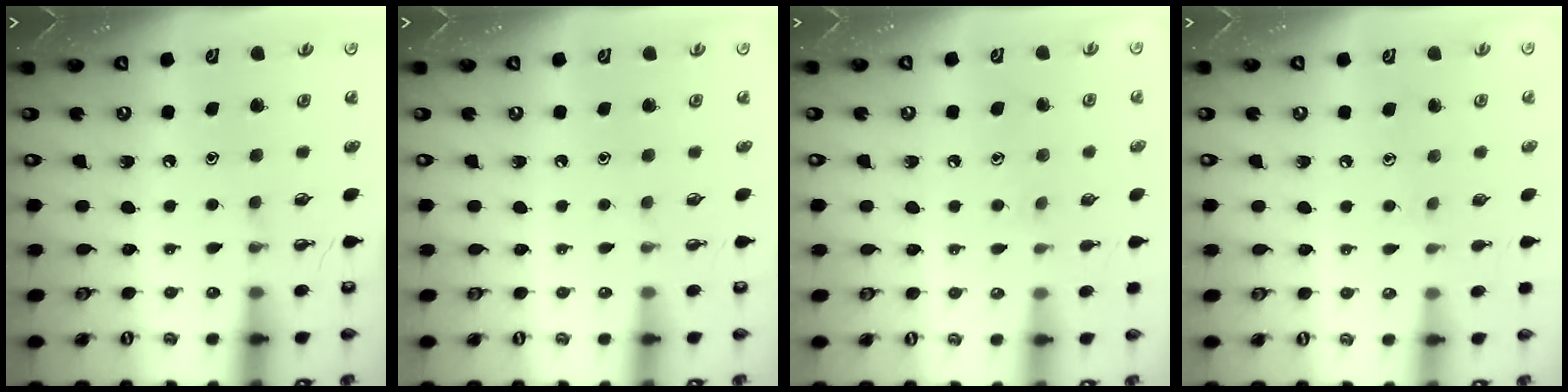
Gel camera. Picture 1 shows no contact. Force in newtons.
{"total": 0.0}
{"total": 6.7, "press": 6.7, "slide": 0.7}
{"total": 4.6, "press": 4.5, "slide": 0.5}